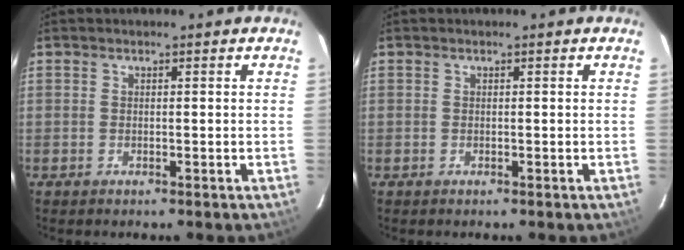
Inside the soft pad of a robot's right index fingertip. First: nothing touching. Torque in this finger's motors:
{"motor_torque": [0.17, 0.16, 0.03, 0.01]}